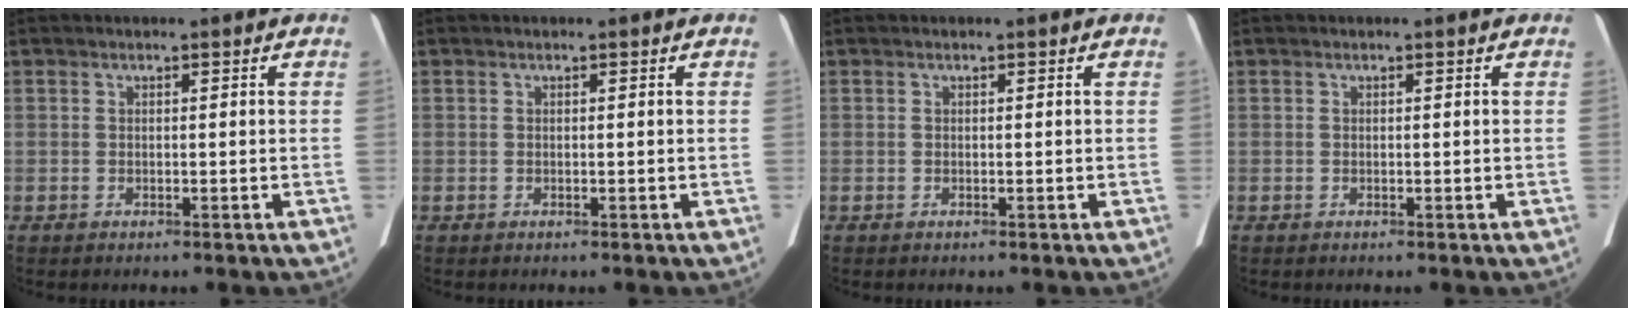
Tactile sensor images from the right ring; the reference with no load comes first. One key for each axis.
{"total": 0.0}
{"total": 0.0}
{"total": 0.0}